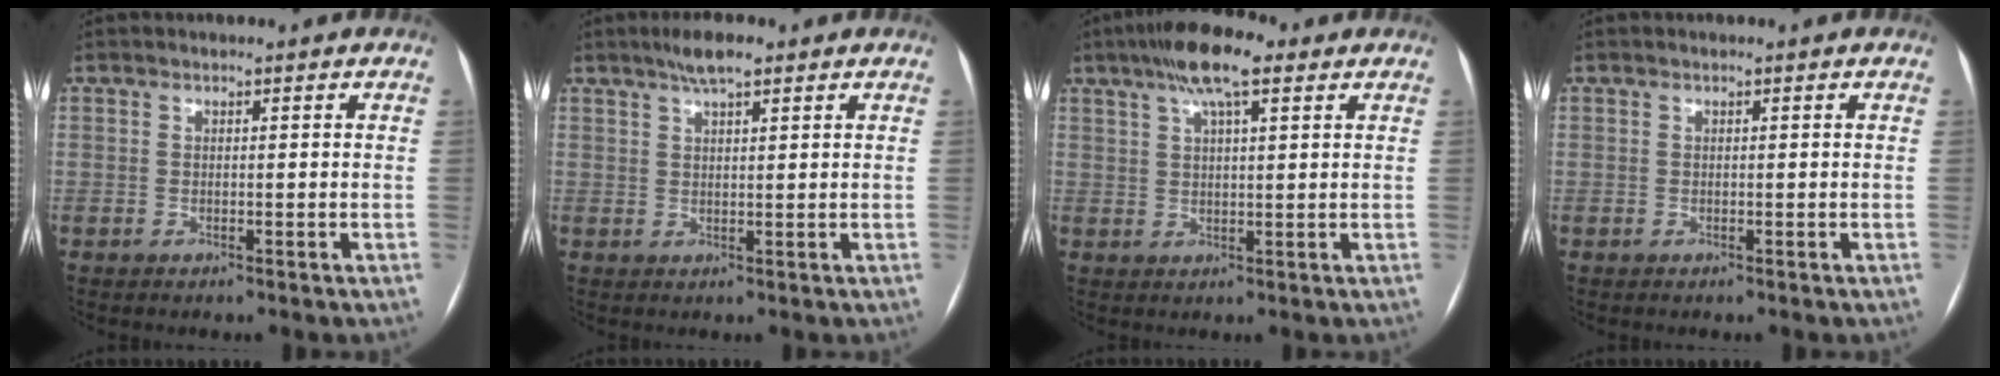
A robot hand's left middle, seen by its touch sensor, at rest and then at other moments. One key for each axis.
{"total": 4.1, "fx": 2.9, "fy": 0.7, "fz": 2.8, "tx": -0.051, "ty": 0.012, "tz": 0.050}
{"total": 8.5, "fx": 5.0, "fy": 1.9, "fz": 6.6, "tx": -0.121, "ty": 0.023, "tz": 0.081}
{"total": 0.0}